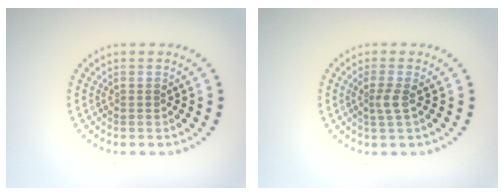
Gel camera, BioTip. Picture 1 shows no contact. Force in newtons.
{"total": 1.6, "press": 1.2, "slide": 1.1}